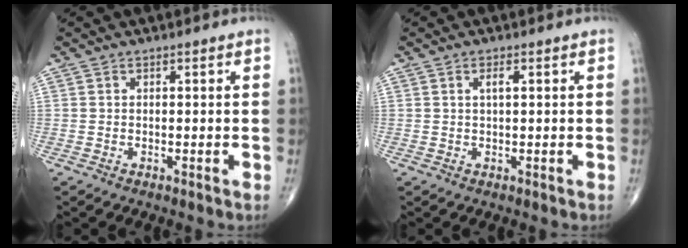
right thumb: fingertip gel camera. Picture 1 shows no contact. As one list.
[{"total": 1.7, "force": [0.5, 0.4, 1.5], "torque": [-0.031, 0.002, 0.008]}]